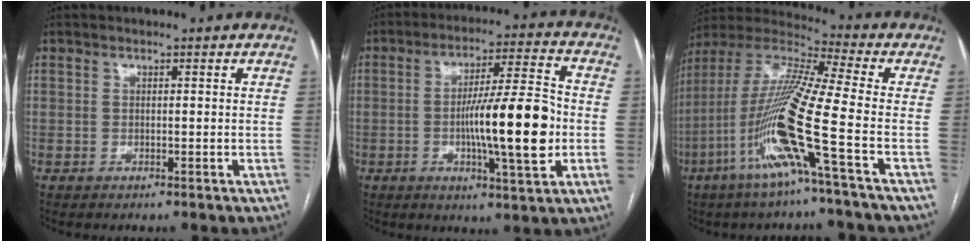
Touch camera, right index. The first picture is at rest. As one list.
[{"total": 15.4, "force": [-2.4, 0.7, 15.2], "torque": [-0.239, -0.002, -0.041]}, {"total": 17.5, "force": [-6.5, -1.1, 16.2], "torque": [-0.336, -0.016, -0.138]}]